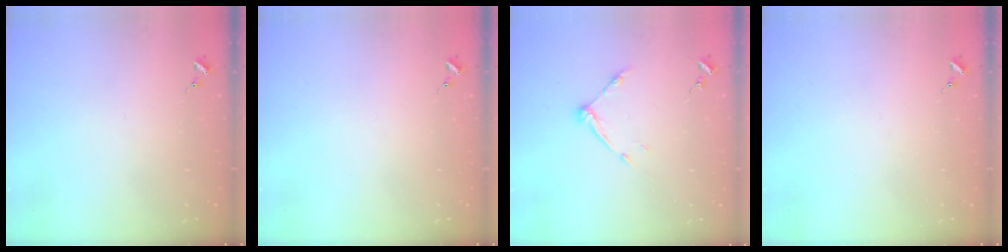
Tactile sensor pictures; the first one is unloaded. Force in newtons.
{"total": 0.0}
{"total": 8.4, "press": 8.4, "slide": 0.5}
{"total": 0.0}